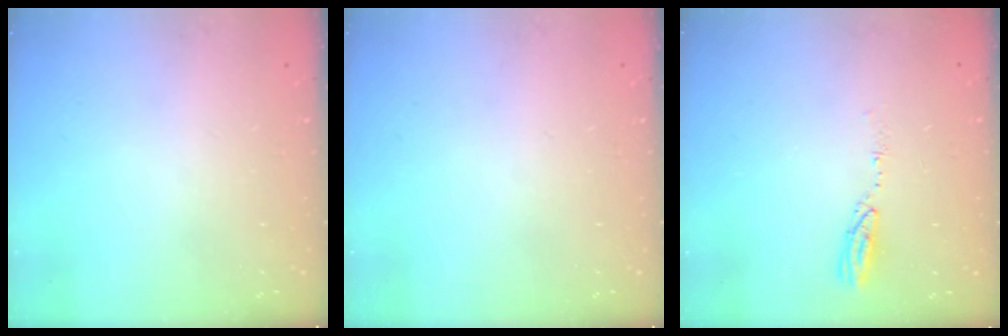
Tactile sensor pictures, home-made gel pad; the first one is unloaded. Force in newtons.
{"total": 0.0}
{"total": 3.7, "press": 3.7, "slide": 0.2}